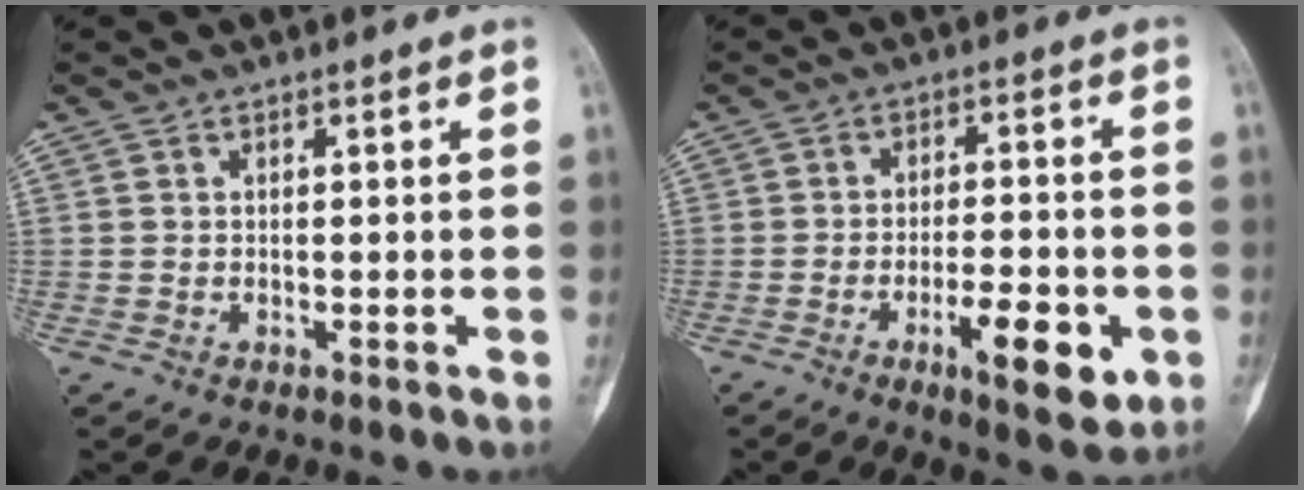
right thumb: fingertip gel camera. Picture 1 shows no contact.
{"total": 10.4, "force": [-3.9, 3.4, 9.0], "torque": [-0.134, 0.009, -0.056]}